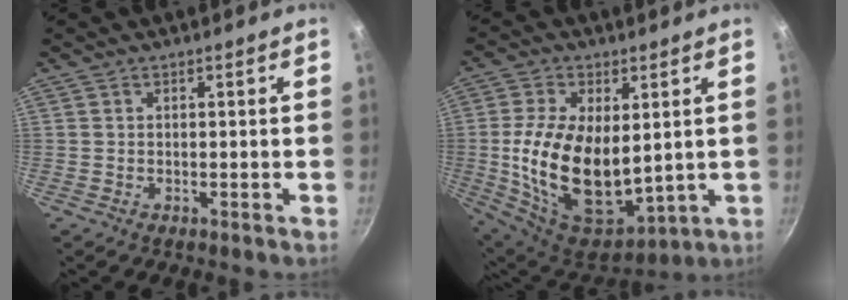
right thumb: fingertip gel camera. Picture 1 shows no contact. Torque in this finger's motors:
{"motor_torque": [1.10, 3.69, 1.78, -0.33, 0.30]}